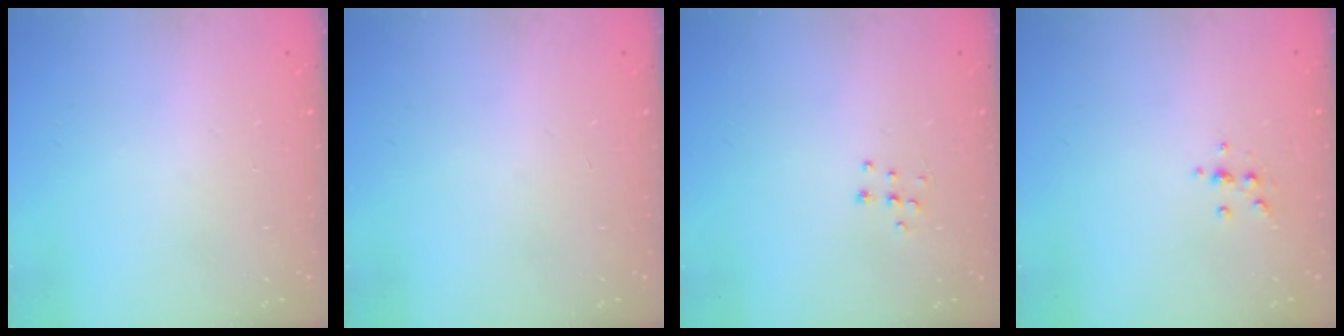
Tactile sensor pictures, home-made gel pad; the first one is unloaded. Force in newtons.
{"total": 0.0}
{"total": 3.7, "press": 3.7, "slide": 0.2}
{"total": 3.5, "press": 3.3, "slide": 1.0}